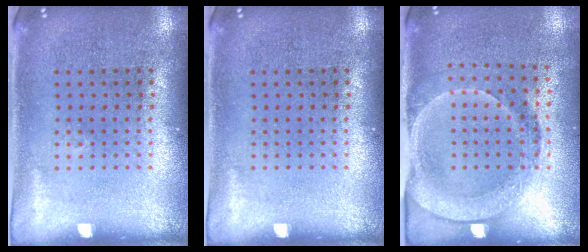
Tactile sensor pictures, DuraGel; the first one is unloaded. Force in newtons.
{"total": 0.0}
{"total": 1.8, "press": 1.5, "slide": 1.0}